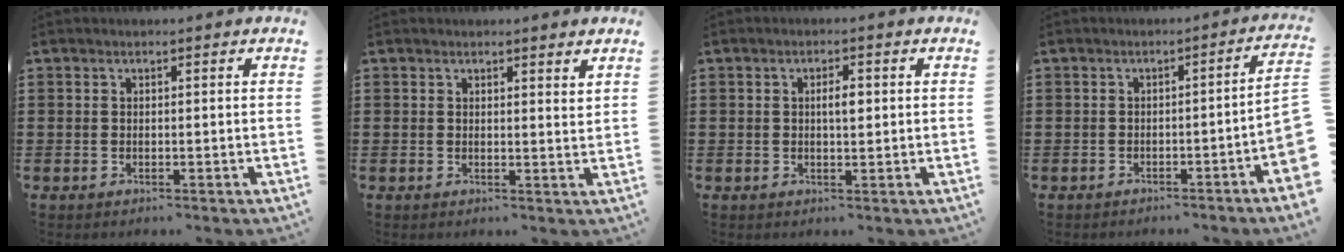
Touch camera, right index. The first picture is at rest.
{"total": 1.4, "force": [1.3, 0.2, 0.3], "torque": [-0.001, -0.001, 0.024]}
{"total": 2.6, "force": [0.4, 0.9, 2.5], "torque": [-0.048, 0.005, 0.004]}
{"total": 4.0, "force": [-2.0, -0.1, 3.5], "torque": [-0.054, -0.010, -0.033]}